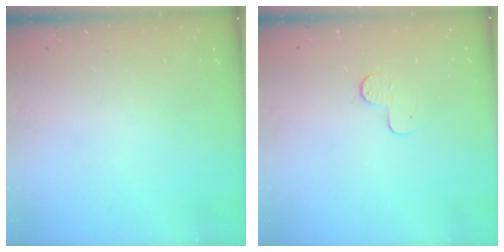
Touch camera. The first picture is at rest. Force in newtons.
{"total": 5.0, "press": 5.0, "slide": 0.4}